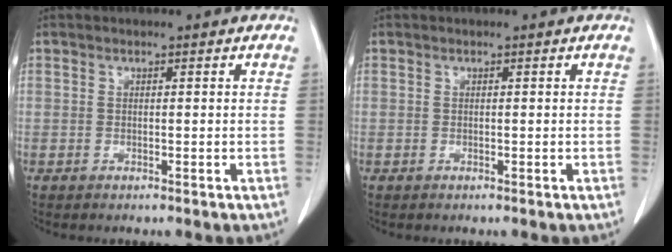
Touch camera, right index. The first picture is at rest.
{"total": 0.0}